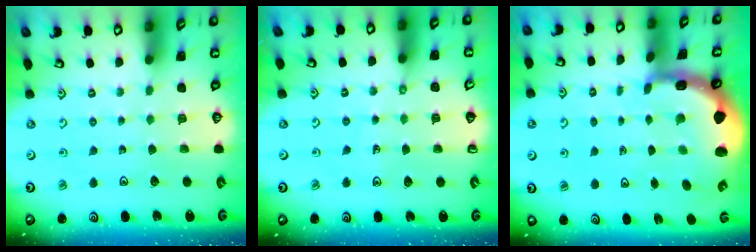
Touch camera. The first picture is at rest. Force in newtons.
{"total": 4.2, "press": 4.0, "slide": 1.5}
{"total": 3.6, "press": 3.4, "slide": 1.0}